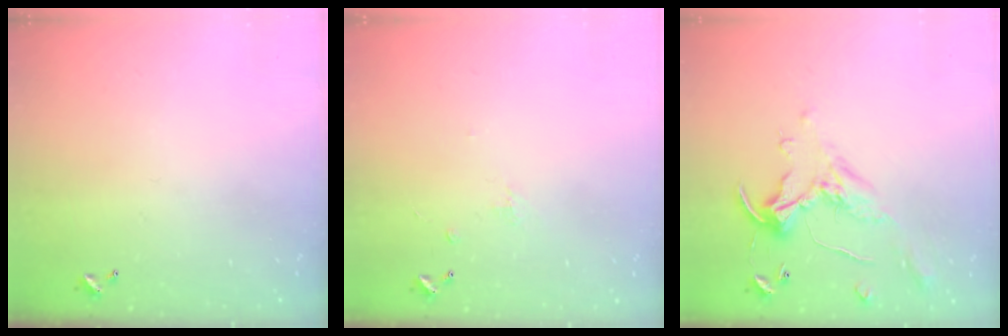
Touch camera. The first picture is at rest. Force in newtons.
{"total": 1.2, "press": 1.1, "slide": 0.6}
{"total": 1.1, "press": 0.8, "slide": 0.9}